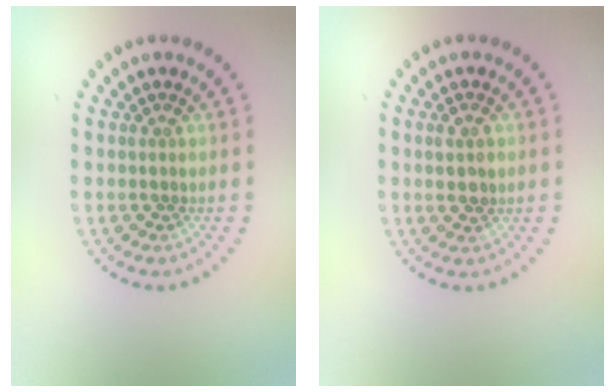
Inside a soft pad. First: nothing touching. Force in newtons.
{"total": 1.9, "press": 1.9, "slide": 0.1}